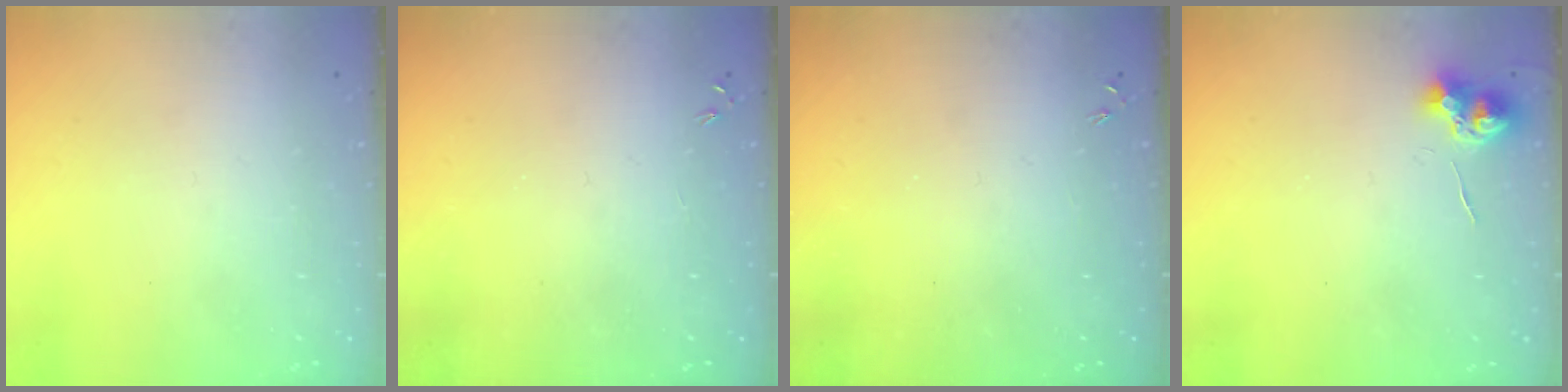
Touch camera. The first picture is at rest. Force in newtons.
{"total": 0.0}
{"total": 0.0}
{"total": 9.0, "press": 9.0, "slide": 0.6}